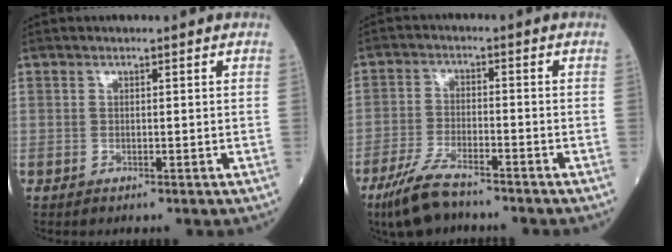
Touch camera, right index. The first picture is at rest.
{"total": 7.5, "force": [-5.9, 1.5, 4.3], "torque": [-0.099, -0.019, -0.113]}